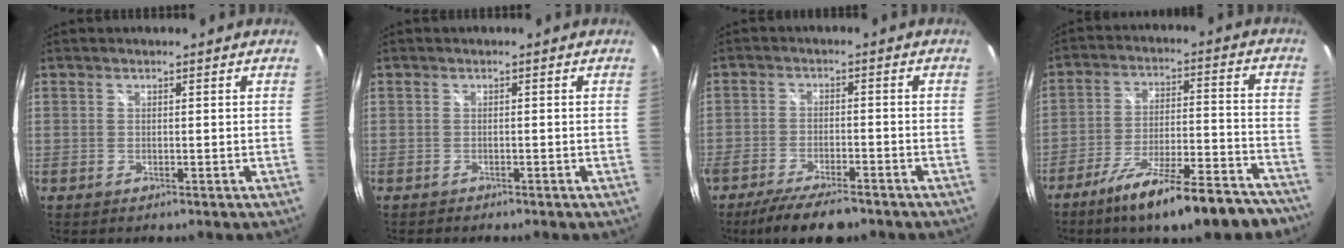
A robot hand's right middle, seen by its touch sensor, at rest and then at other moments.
{"total": 0.7, "force": [-0.6, 0.2, 0.0], "torque": [-0.004, 0.000, -0.011]}
{"total": 10.5, "force": [-8.6, 2.5, 5.5], "torque": [-0.124, -0.027, -0.142]}
{"total": 20.6, "force": [-16.7, 4.0, 11.4], "torque": [-0.182, -0.020, -0.236]}